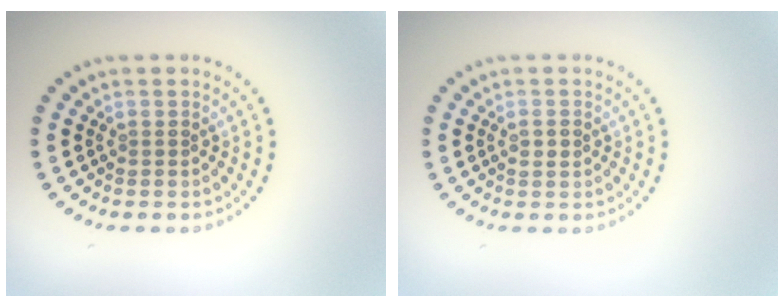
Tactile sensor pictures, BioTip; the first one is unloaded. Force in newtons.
{"total": 1.1, "press": 1.1, "slide": 0.2}